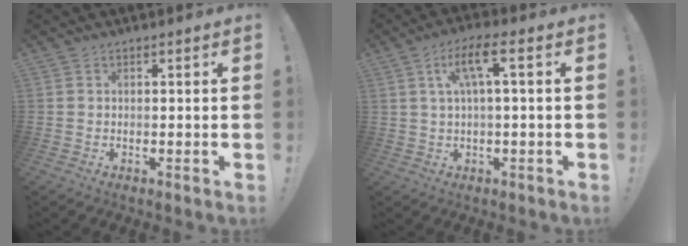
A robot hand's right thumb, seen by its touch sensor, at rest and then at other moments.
{"total": 8.4, "force": [2.0, 1.4, 8.1], "torque": [-0.145, 0.003, 0.032]}